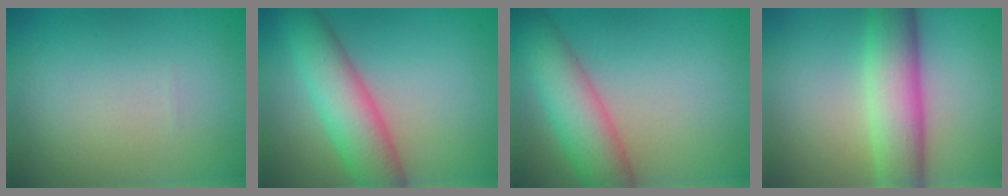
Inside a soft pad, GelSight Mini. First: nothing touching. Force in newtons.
{"total": 6.9, "press": 6.9, "slide": 0.2}
{"total": 6.4, "press": 6.4, "slide": 0.4}
{"total": 7.0, "press": 7.0, "slide": 0.1}